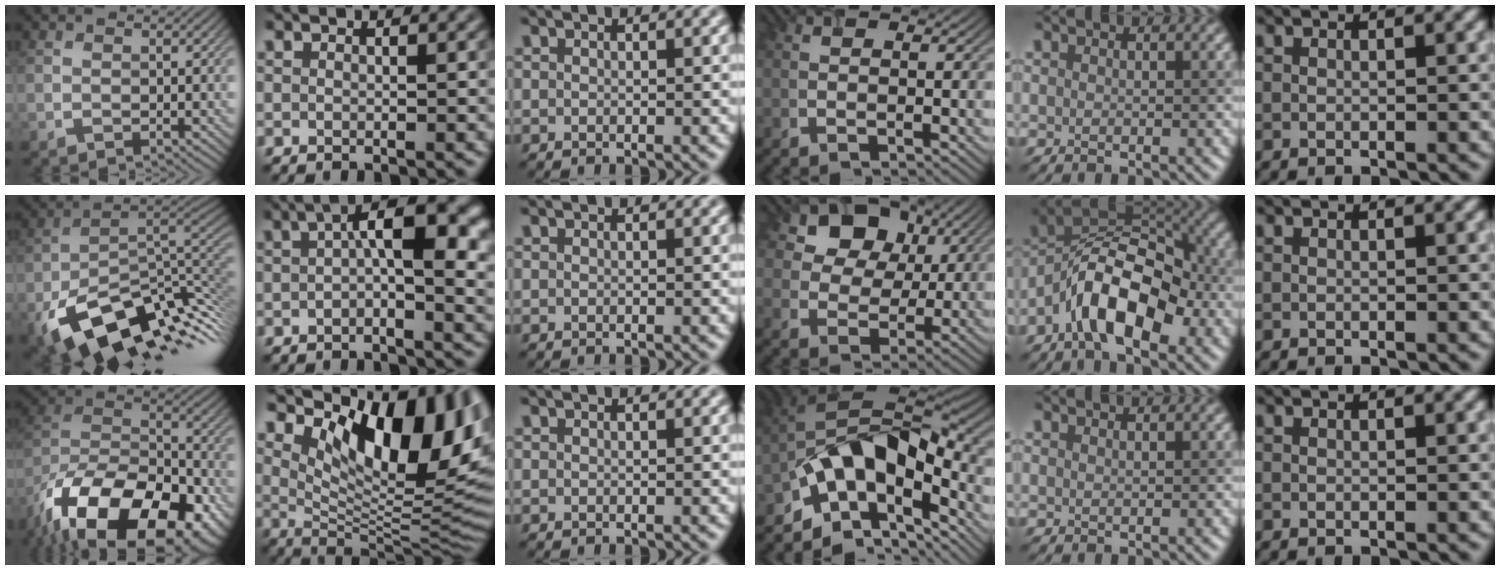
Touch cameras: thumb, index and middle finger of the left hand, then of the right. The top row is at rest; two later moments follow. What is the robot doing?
{"motion": "open", "object": "airpods case & airpods"}